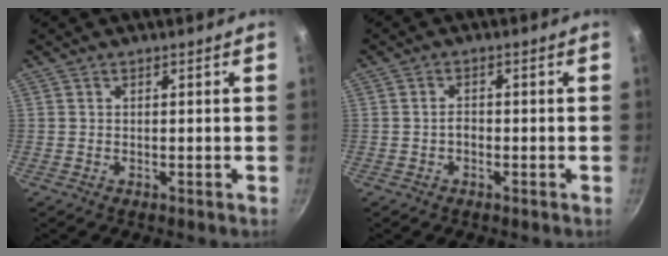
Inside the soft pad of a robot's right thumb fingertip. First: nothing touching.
{"total": 1.7, "force": [-0.5, 1.1, 1.1], "torque": [-0.012, 0.011, -0.008]}